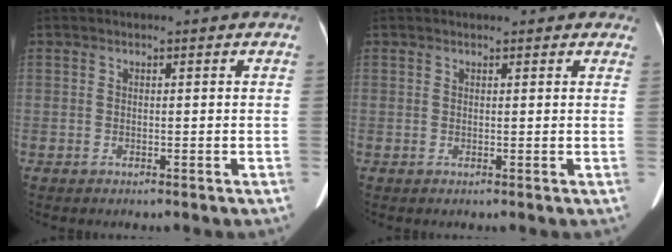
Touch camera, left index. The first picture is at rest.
{"total": 3.7, "force": [3.0, 1.4, 1.5], "torque": [-0.007, 0.017, 0.025]}